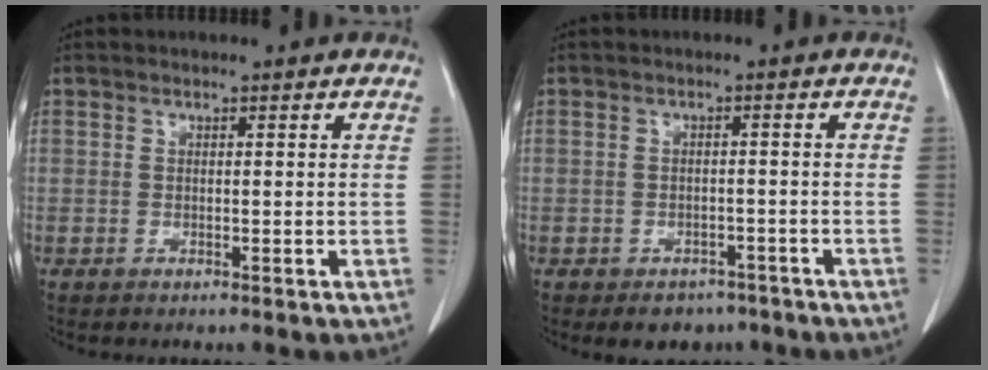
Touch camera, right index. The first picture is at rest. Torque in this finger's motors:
{"motor_torque": [-0.32, -0.11, -0.22, -0.06]}